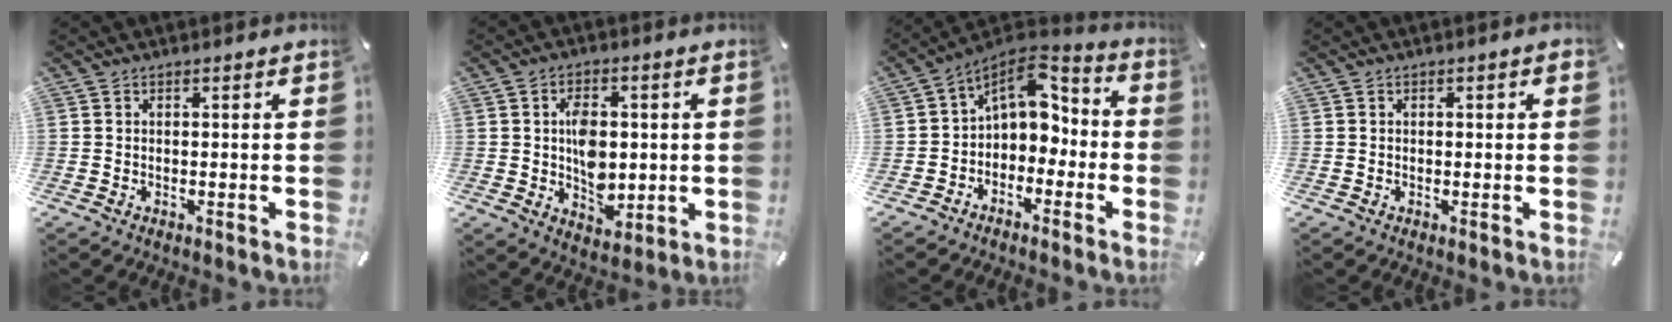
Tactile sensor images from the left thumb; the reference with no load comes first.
{"total": 9.2, "force": [0.4, 6.6, 6.4], "torque": [-0.088, 0.003, 0.006]}
{"total": 8.5, "force": [2.0, 6.5, 5.1], "torque": [-0.080, -0.015, 0.038]}
{"total": 0.7, "force": [0.0, 0.3, 0.7], "torque": [-0.012, 0.002, 0.000]}